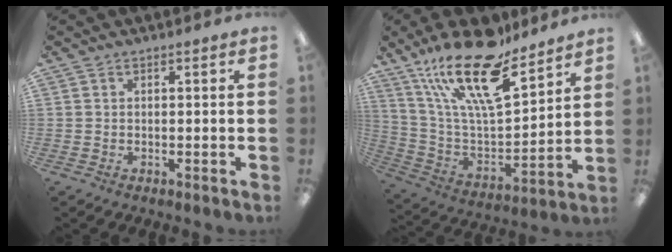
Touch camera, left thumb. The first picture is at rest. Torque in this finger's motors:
{"motor_torque": [0.56, 0.58, 1.53, -1.24, 0.37]}